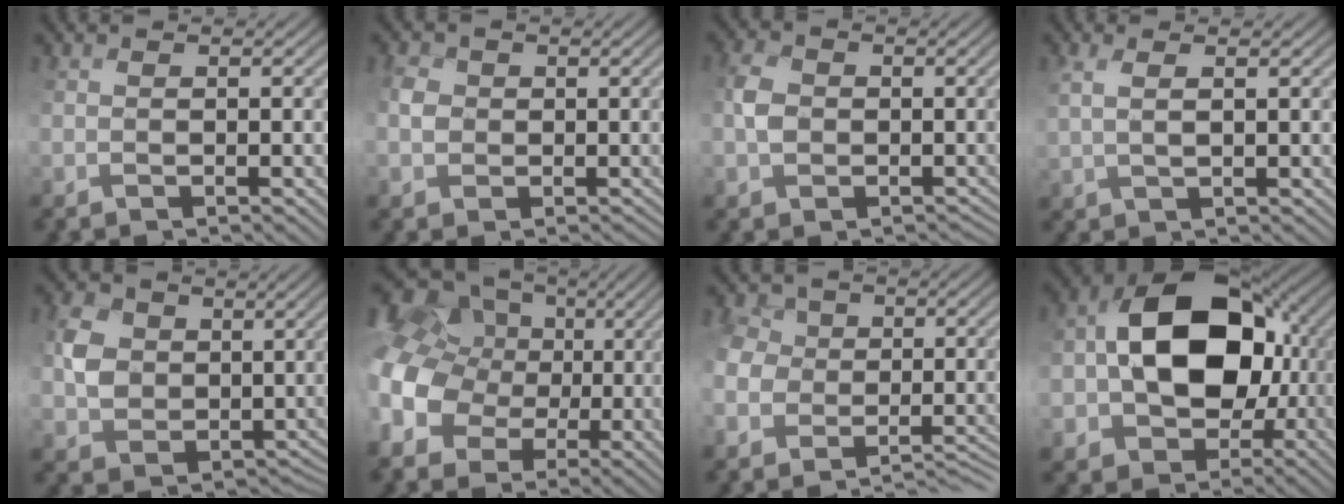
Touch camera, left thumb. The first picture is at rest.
{"total": 3.4, "force": [-0.2, 3.3, 0.7], "torque": [-0.026, 0.005, -0.008]}
{"total": 3.2, "force": [-0.3, 3.1, 0.9], "torque": [-0.022, 0.006, -0.019]}
{"total": 2.3, "force": [2.3, -0.1, 0.5], "torque": [-0.010, 0.015, 0.046]}
{"total": 5.8, "force": [2.1, 5.2, 1.5], "torque": [-0.043, 0.005, 0.036]}
{"total": 13.0, "force": [1.1, 11.6, 5.9], "torque": [-0.202, 0.006, 0.009]}
{"total": 7.6, "force": [-4.2, 5.8, 2.6], "torque": [-0.069, -0.005, -0.056]}
{"total": 14.3, "force": [0.8, 10.7, 9.6], "torque": [-0.164, 0.011, 0.014]}